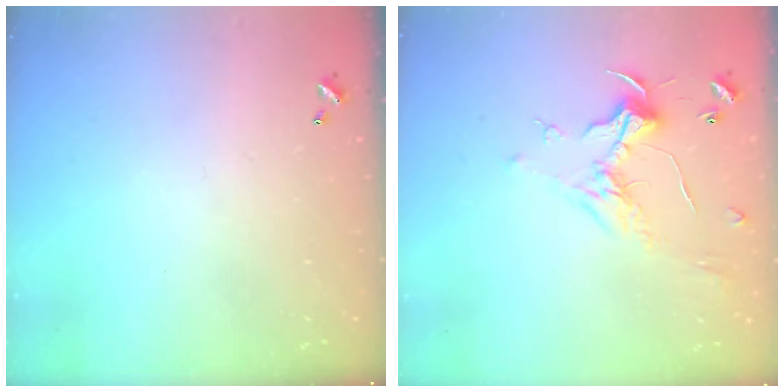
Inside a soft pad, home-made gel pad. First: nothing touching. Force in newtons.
{"total": 0.7, "press": 0.2, "slide": 0.7}